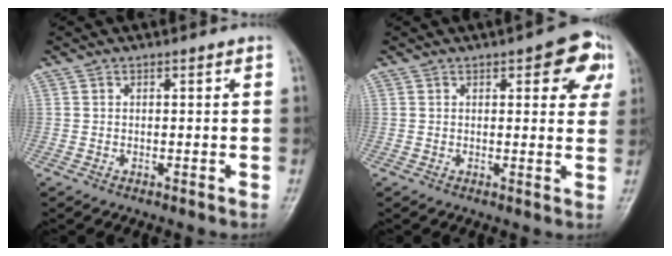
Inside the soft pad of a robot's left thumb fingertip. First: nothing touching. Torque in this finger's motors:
{"motor_torque": [1.21, 0.89, 0.62, -0.82, 0.01]}